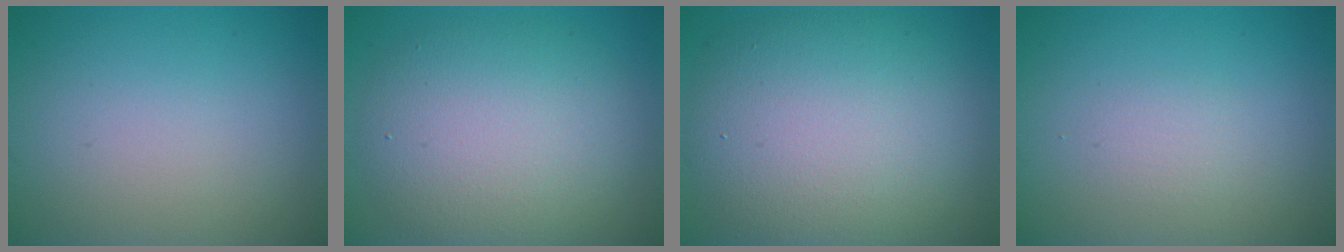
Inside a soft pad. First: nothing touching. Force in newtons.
{"total": 7.8, "press": 7.8, "slide": 0.3}
{"total": 11.0, "press": 11.0, "slide": 0.4}
{"total": 1.0, "press": 1.0, "slide": 0.1}